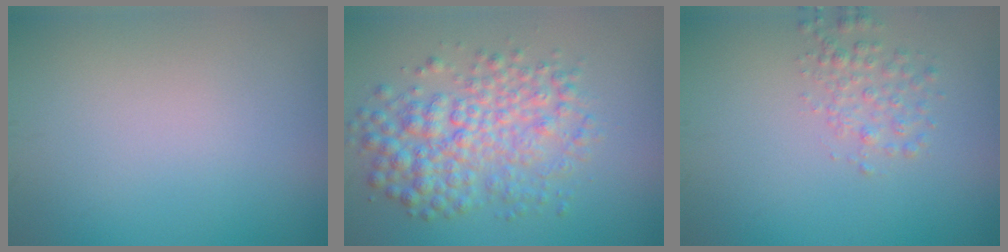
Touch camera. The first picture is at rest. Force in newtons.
{"total": 5.8, "press": 5.8, "slide": 0.0}
{"total": 2.0, "press": 2.0, "slide": 0.1}